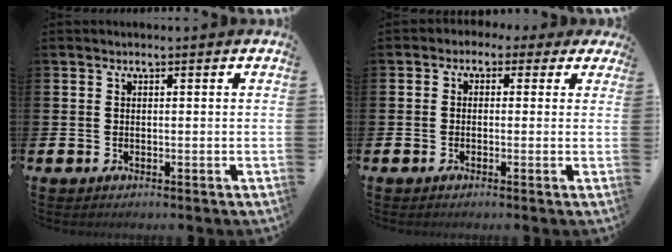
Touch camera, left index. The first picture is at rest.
{"total": 1.3, "force": [-0.5, 1.1, 0.3], "torque": [-0.012, 0.007, -0.015]}